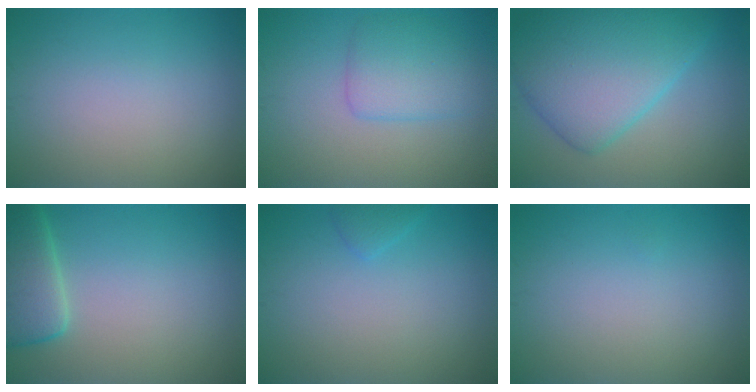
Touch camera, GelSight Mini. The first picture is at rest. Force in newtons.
{"total": 3.5, "press": 3.5, "slide": 0.1}
{"total": 8.7, "press": 8.7, "slide": 0.1}
{"total": 4.8, "press": 4.8, "slide": 0.5}
{"total": 1.0, "press": 1.0, "slide": 0.2}
{"total": 0.0}